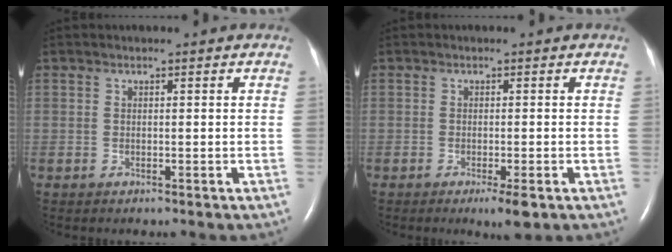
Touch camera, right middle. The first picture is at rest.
{"total": 2.8, "force": [-1.4, 0.3, 2.3], "torque": [-0.033, -0.007, -0.018]}